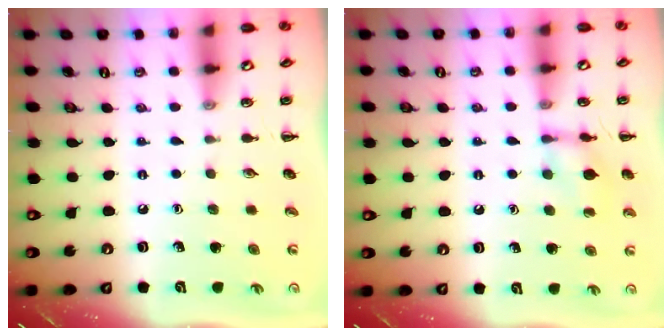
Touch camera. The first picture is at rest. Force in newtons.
{"total": 10.5, "press": 10.3, "slide": 1.5}